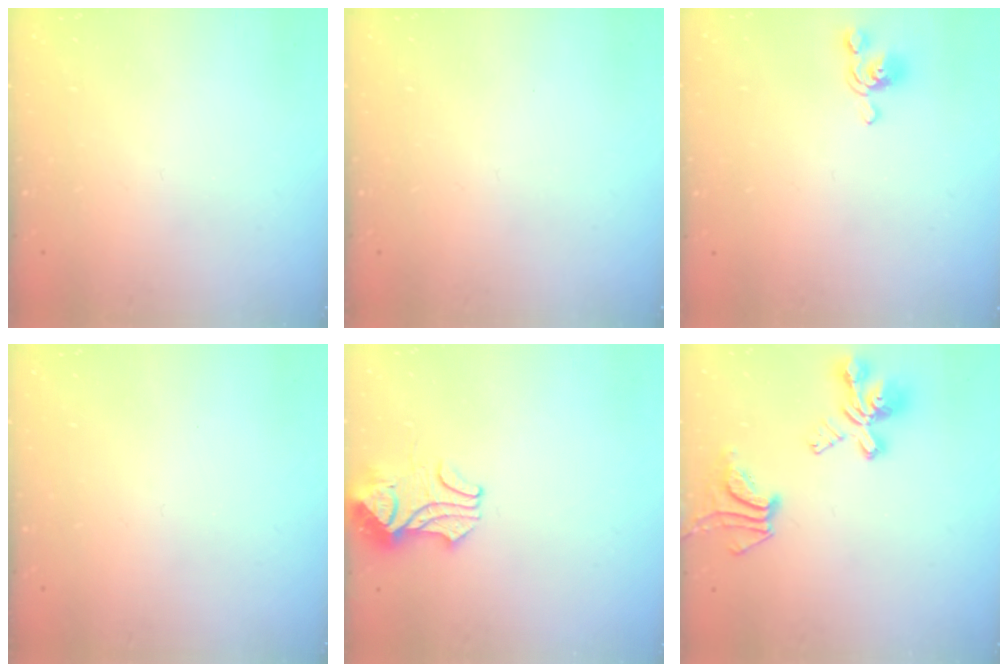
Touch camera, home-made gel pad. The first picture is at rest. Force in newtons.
{"total": 0.0}
{"total": 2.6, "press": 2.5, "slide": 0.7}
{"total": 0.0}
{"total": 2.2, "press": 2.0, "slide": 0.8}
{"total": 5.9, "press": 5.7, "slide": 1.7}